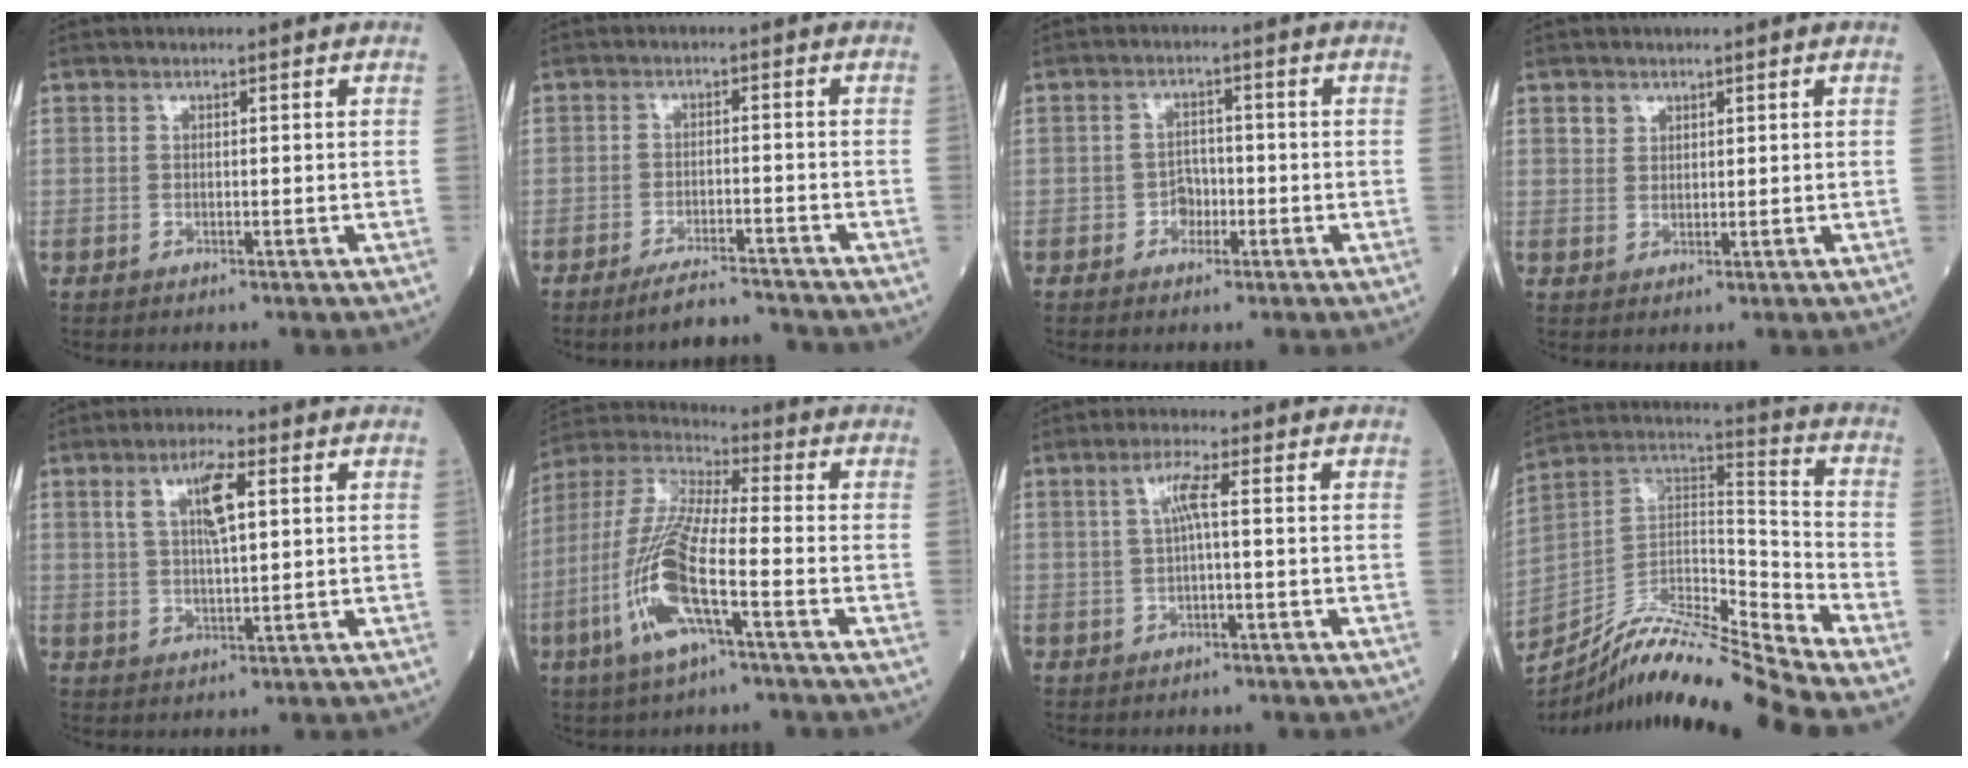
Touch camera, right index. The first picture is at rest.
{"total": 6.1, "force": [-5.8, 0.0, 1.9], "torque": [-0.030, -0.012, -0.098]}
{"total": 2.6, "force": [-1.1, 1.9, 1.4], "torque": [-0.015, 0.008, -0.020]}
{"total": 1.8, "force": [1.1, 1.4, 0.3], "torque": [0.003, 0.004, 0.017]}
{"total": 6.1, "force": [2.0, 1.2, 5.6], "torque": [-0.108, 0.007, 0.037]}
{"total": 13.9, "force": [-4.8, 2.0, 12.9], "torque": [-0.281, -0.005, -0.096]}
{"total": 3.0, "force": [0.3, 0.1, 3.0], "torque": [-0.061, 0.009, 0.007]}
{"total": 16.5, "force": [-15.2, -1.8, 6.1], "torque": [-0.102, 0.035, -0.275]}